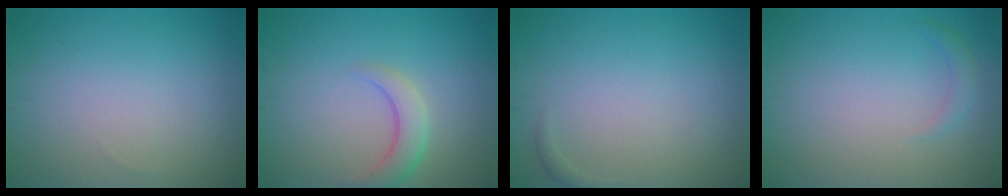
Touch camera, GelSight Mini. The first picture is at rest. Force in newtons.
{"total": 2.7, "press": 2.7, "slide": 0.3}
{"total": 0.5, "press": 0.5, "slide": 0.1}
{"total": 1.0, "press": 1.0, "slide": 0.1}